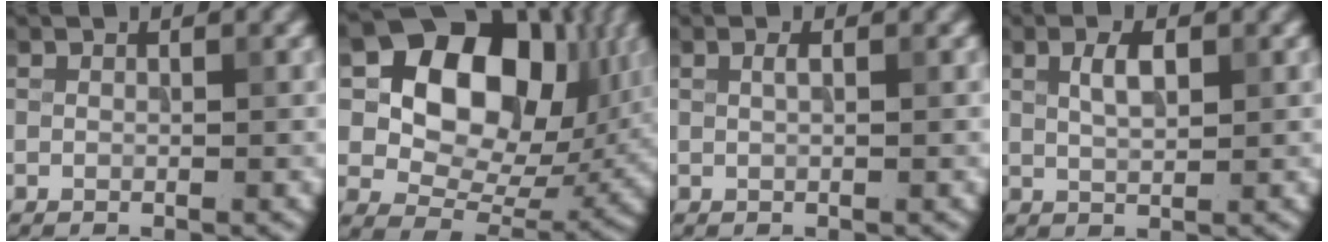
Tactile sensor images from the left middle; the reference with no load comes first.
{"total": 14.1, "force": [3.6, 9.8, 9.5], "torque": [-0.138, 0.002, 0.062]}
{"total": 0.7, "force": [0.2, 0.2, 0.6], "torque": [-0.013, 0.004, 0.004]}
{"total": 2.4, "force": [0.9, 1.0, 2.0], "torque": [-0.041, 0.002, 0.018]}